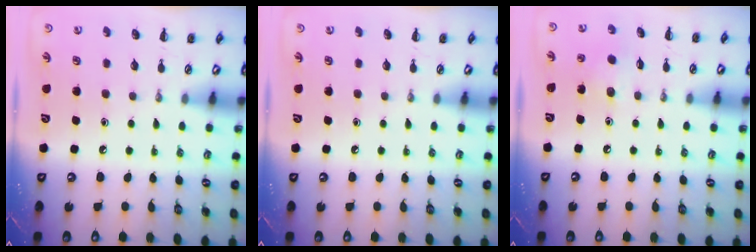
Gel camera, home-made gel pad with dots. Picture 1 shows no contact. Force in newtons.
{"total": 0.0}
{"total": 3.9, "press": 3.8, "slide": 0.7}